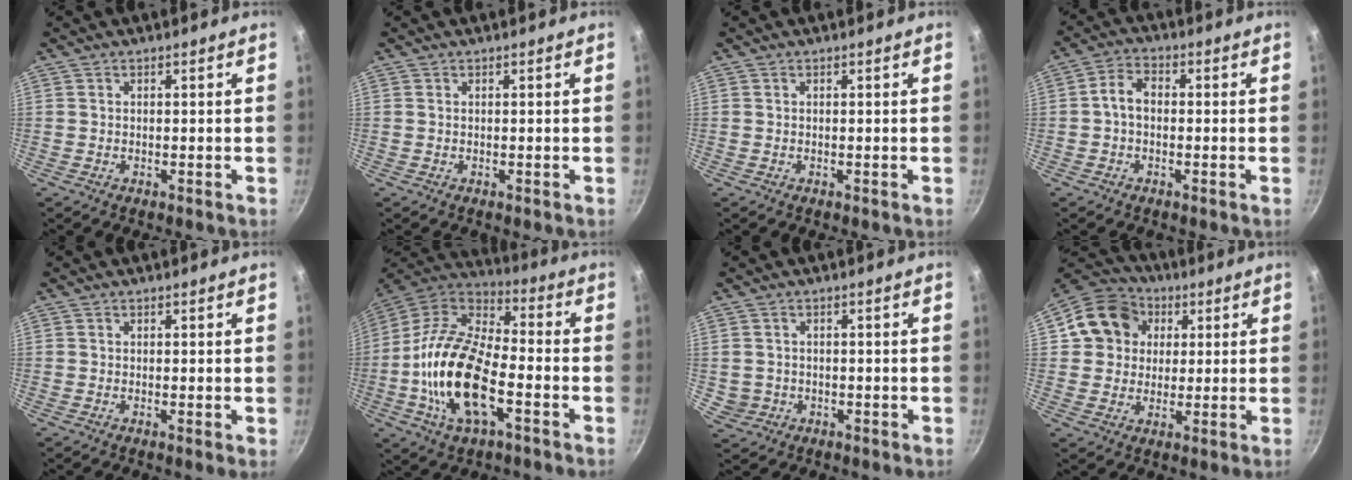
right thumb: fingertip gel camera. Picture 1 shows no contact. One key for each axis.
{"total": 0.0}
{"total": 0.0}
{"total": 4.5, "fx": -0.5, "fy": 3.2, "fz": 3.1, "tx": -0.052, "ty": 0.019, "tz": -0.018}
{"total": 0.5, "fx": 0.0, "fy": 0.0, "fz": 0.5, "tx": -0.009, "ty": -0.004, "tz": -0.002}
{"total": 20.6, "fx": -5.4, "fy": 10.0, "fz": 17.2, "tx": -0.322, "ty": 0.032, "tz": -0.116}
{"total": 3.2, "fx": -0.4, "fy": 3.1, "fz": 0.8, "tx": -0.006, "ty": 0.011, "tz": 0.006}
{"total": 12.0, "fx": 3.0, "fy": 10.6, "fz": 4.7, "tx": -0.057, "ty": 0.020, "tz": 0.039}